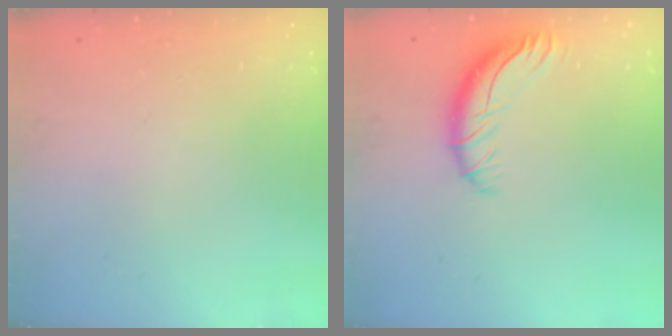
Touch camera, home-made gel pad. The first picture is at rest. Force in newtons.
{"total": 10.7, "press": 10.4, "slide": 2.5}